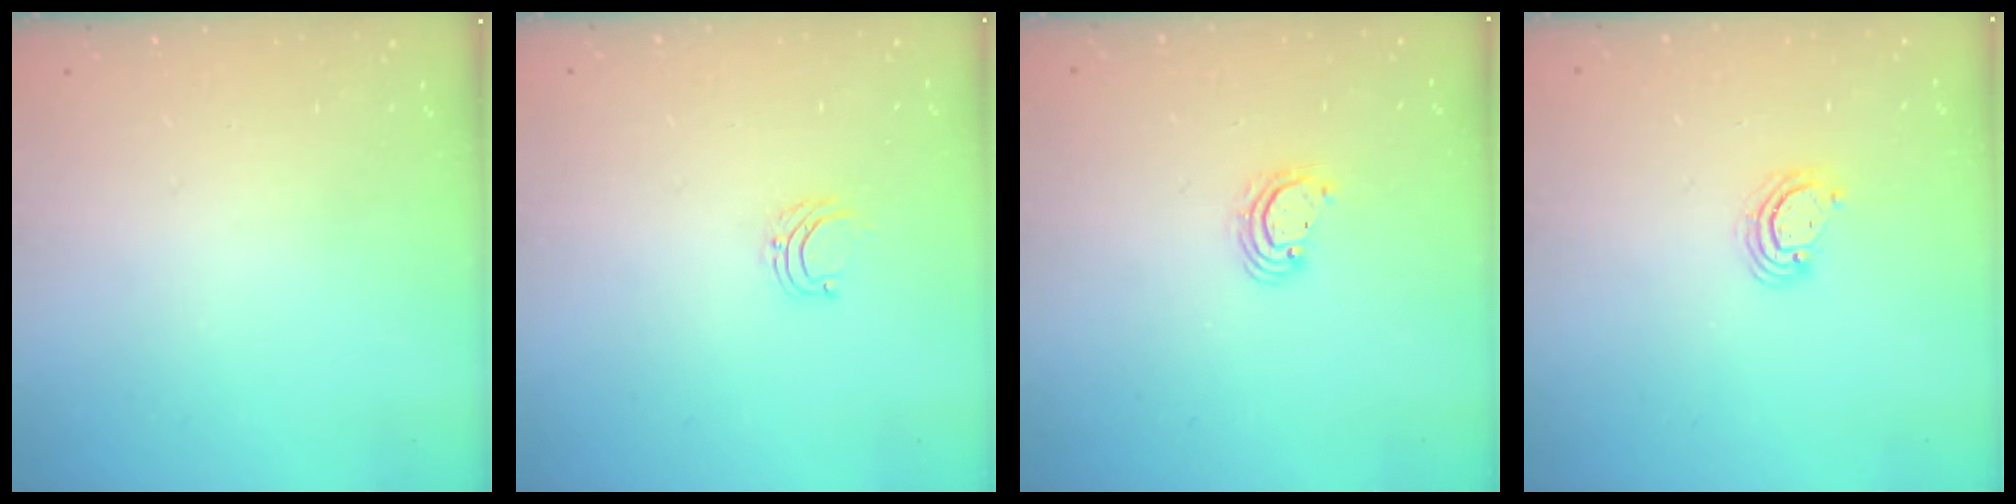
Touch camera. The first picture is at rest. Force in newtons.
{"total": 4.3, "press": 4.3, "slide": 0.3}
{"total": 3.6, "press": 3.6, "slide": 0.2}
{"total": 4.0, "press": 4.0, "slide": 0.3}